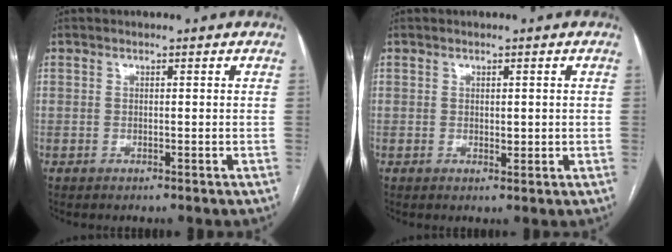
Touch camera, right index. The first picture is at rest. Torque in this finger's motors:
{"motor_torque": [0.39, 0.44, -0.01, 0.03]}